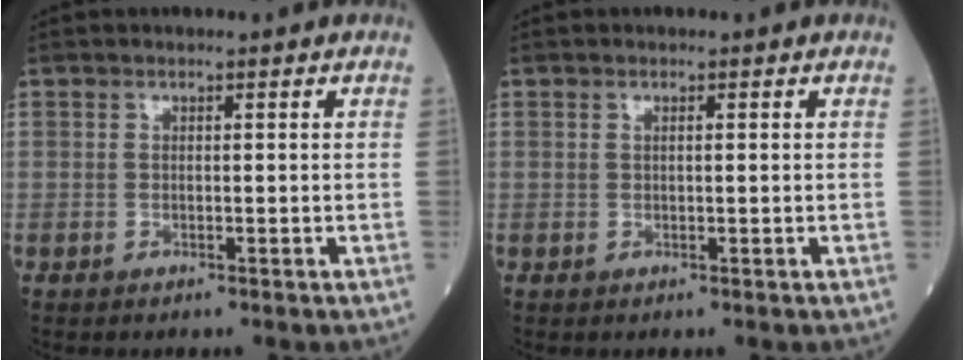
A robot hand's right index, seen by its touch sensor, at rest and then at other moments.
{"total": 0.5, "force": [0.2, 0.0, 0.5], "torque": [-0.013, 0.000, 0.004]}